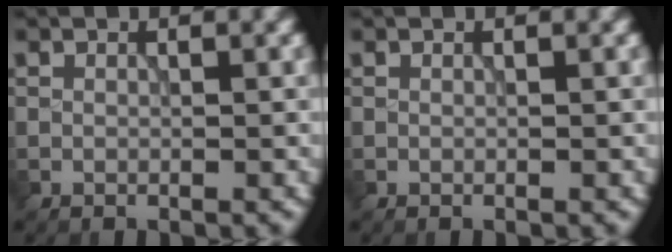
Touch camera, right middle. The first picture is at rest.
{"total": 0.0}